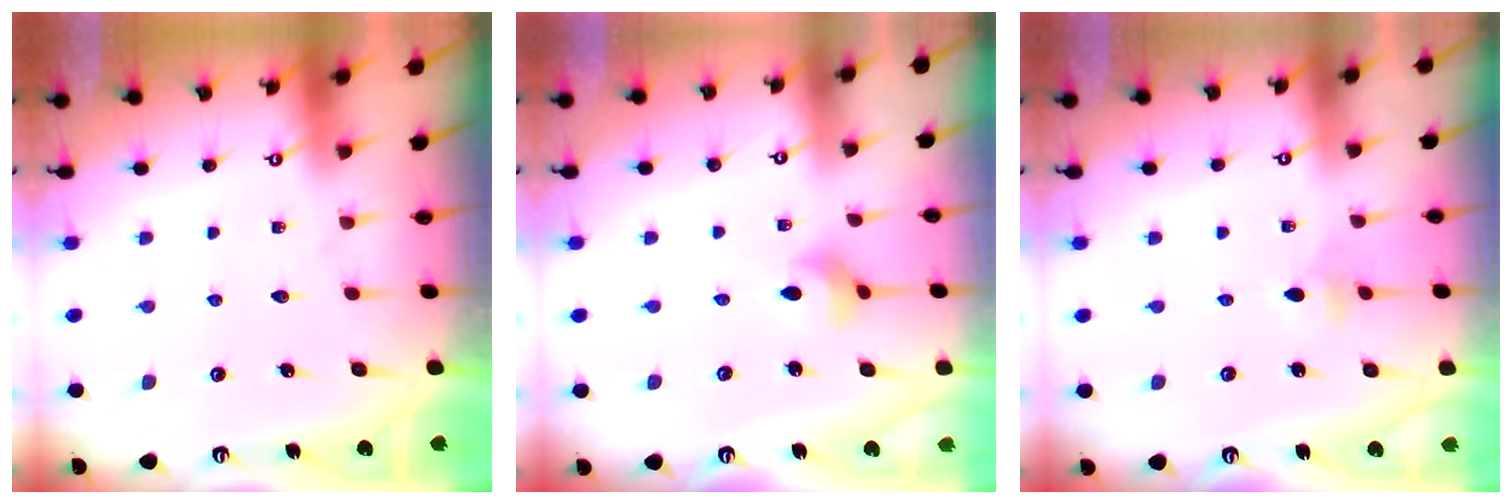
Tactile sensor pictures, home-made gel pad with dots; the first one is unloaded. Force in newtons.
{"total": 2.7, "press": 2.6, "slide": 0.5}
{"total": 2.8, "press": 2.7, "slide": 0.9}